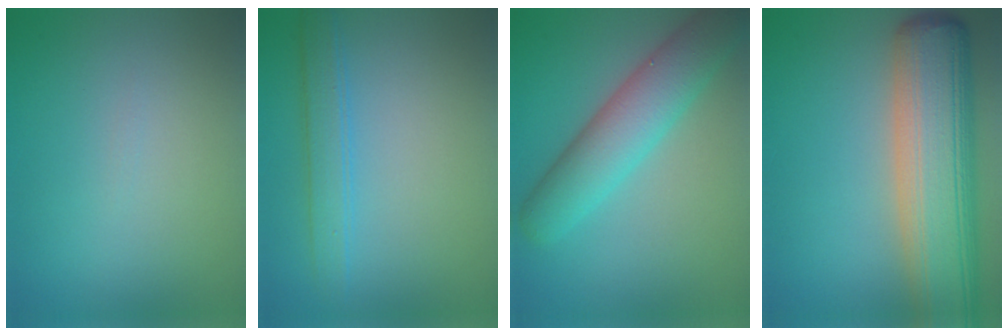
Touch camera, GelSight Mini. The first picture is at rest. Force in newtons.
{"total": 2.7, "press": 2.7, "slide": 0.1}
{"total": 6.5, "press": 6.5, "slide": 0.5}
{"total": 11.9, "press": 11.8, "slide": 0.8}